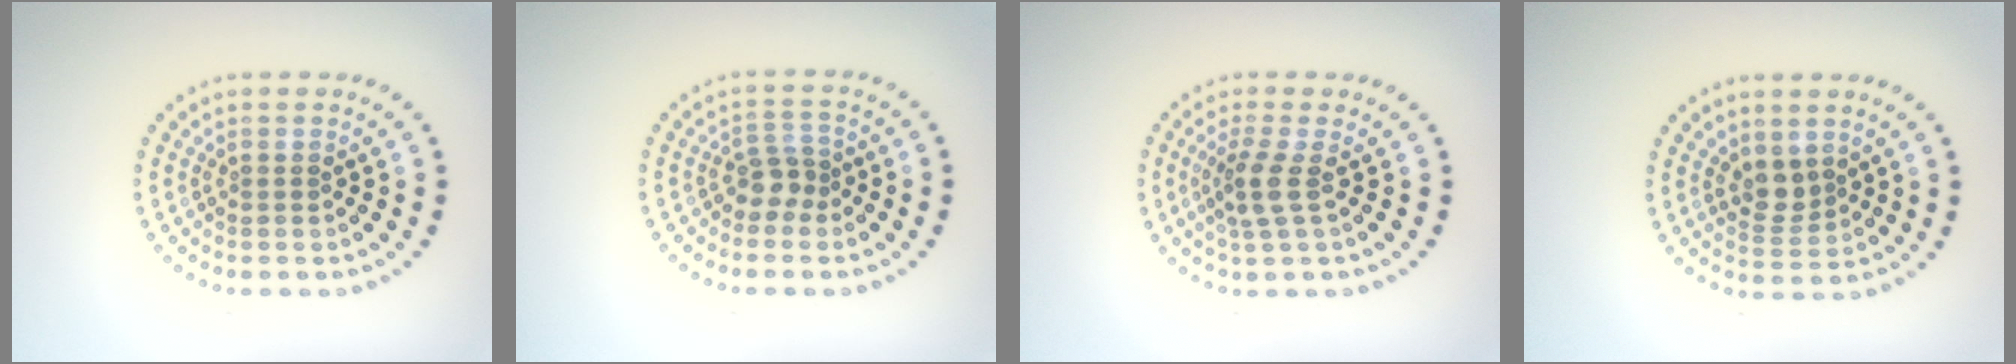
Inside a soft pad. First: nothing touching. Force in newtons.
{"total": 2.1, "press": 1.7, "slide": 1.3}
{"total": 2.4, "press": 1.9, "slide": 1.6}
{"total": 2.1, "press": 1.8, "slide": 1.2}